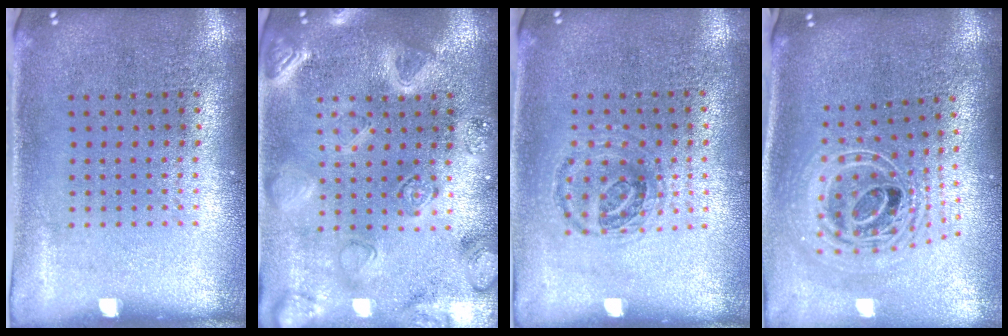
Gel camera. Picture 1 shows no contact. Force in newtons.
{"total": 3.0, "press": 2.9, "slide": 0.8}
{"total": 1.0, "press": 0.9, "slide": 0.2}
{"total": 2.6, "press": 1.9, "slide": 1.8}